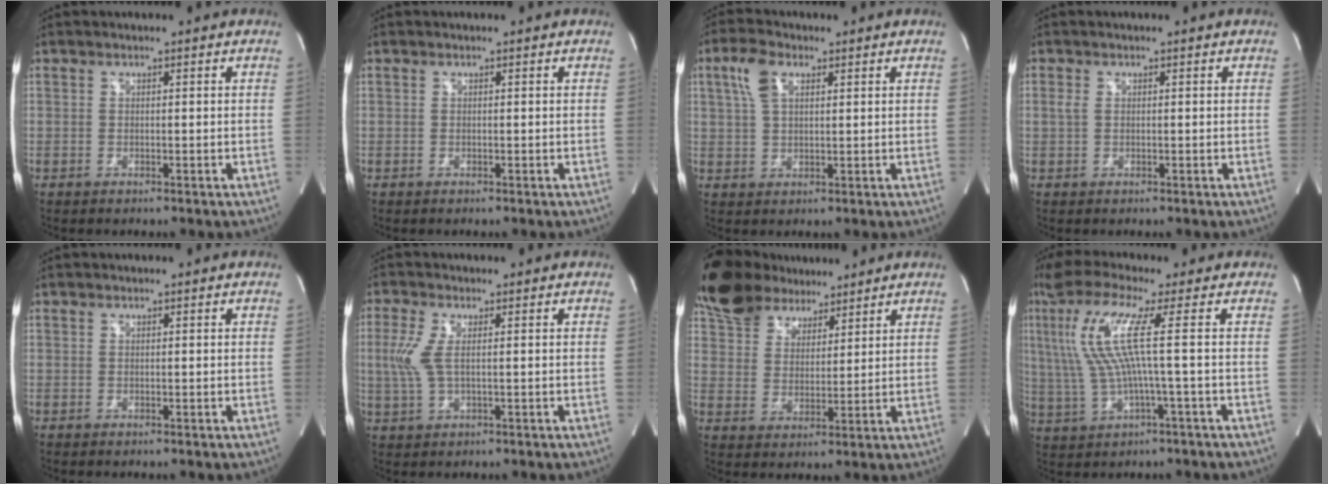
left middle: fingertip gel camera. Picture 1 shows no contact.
{"total": 0.0}
{"total": 5.2, "force": [2.4, 2.5, 3.8], "torque": [-0.088, 0.016, 0.049]}
{"total": 0.9, "force": [0.2, 0.5, 0.7], "torque": [-0.020, 0.004, 0.008]}
{"total": 0.0}
{"total": 4.5, "force": [0.5, 1.3, 4.3], "torque": [-0.115, -0.001, 0.010]}
{"total": 12.1, "force": [10.1, 5.4, 3.9], "torque": [-0.074, 0.030, 0.184]}
{"total": 11.6, "force": [2.2, -0.3, 11.4], "torque": [-0.250, 0.015, 0.042]}